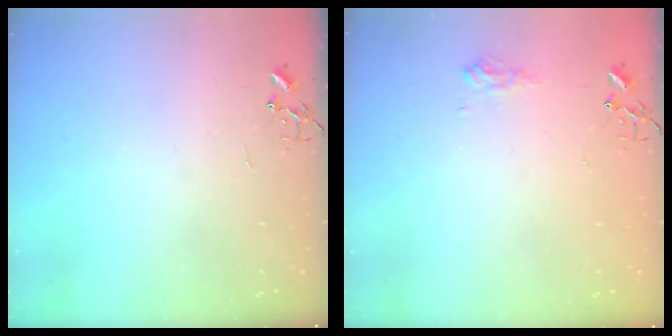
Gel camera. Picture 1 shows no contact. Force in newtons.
{"total": 7.5, "press": 7.5, "slide": 0.3}